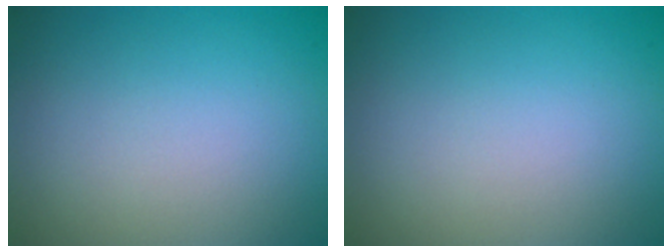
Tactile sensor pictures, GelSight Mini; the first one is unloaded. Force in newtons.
{"total": 0.0}